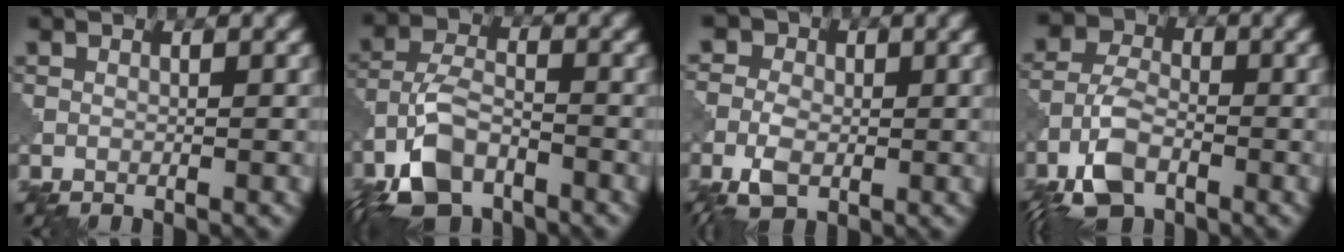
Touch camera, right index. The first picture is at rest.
{"total": 7.1, "force": [-4.3, 3.4, 4.5], "torque": [-0.089, 0.003, -0.094]}
{"total": 5.4, "force": [-0.8, 4.0, 3.6], "torque": [-0.051, 0.007, -0.024]}
{"total": 6.1, "force": [-3.2, 3.4, 3.9], "torque": [-0.081, 0.003, -0.073]}